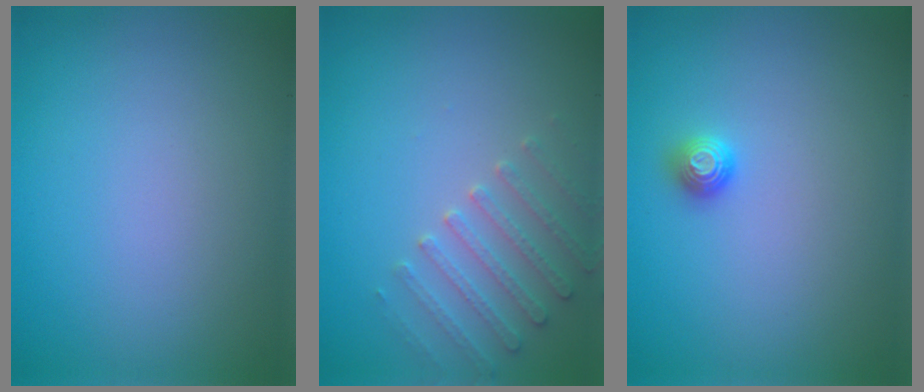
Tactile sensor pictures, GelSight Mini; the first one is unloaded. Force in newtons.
{"total": 2.6, "press": 2.6, "slide": 0.6}
{"total": 1.2, "press": 1.1, "slide": 0.4}